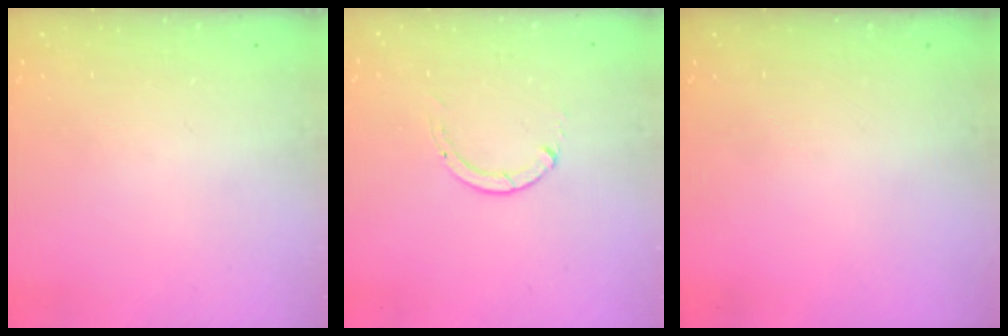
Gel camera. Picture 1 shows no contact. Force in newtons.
{"total": 0.0}
{"total": 0.0}